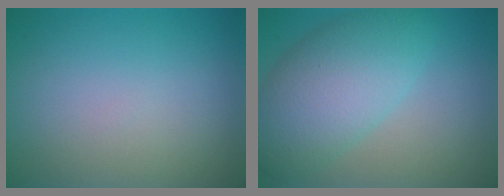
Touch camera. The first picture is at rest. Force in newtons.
{"total": 7.0, "press": 7.0, "slide": 0.2}